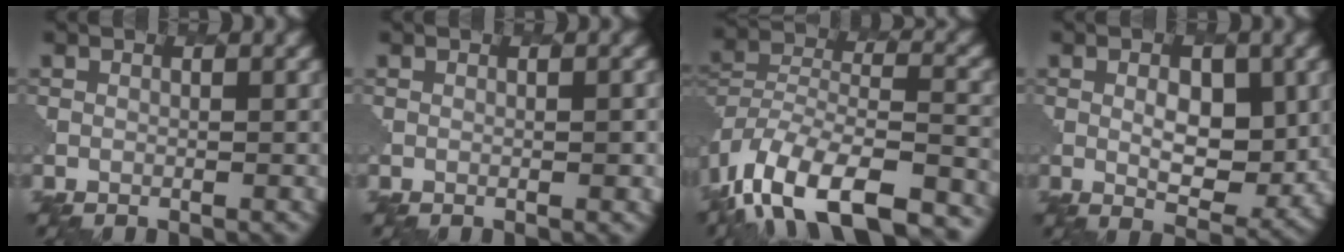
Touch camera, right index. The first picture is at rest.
{"total": 0.7, "force": [0.1, 0.1, 0.7], "torque": [-0.009, 0.001, 0.003]}
{"total": 16.9, "force": [-13.0, 7.0, 8.1], "torque": [-0.149, -0.015, -0.185]}
{"total": 4.3, "force": [0.9, 2.4, 3.5], "torque": [-0.053, -0.007, 0.020]}